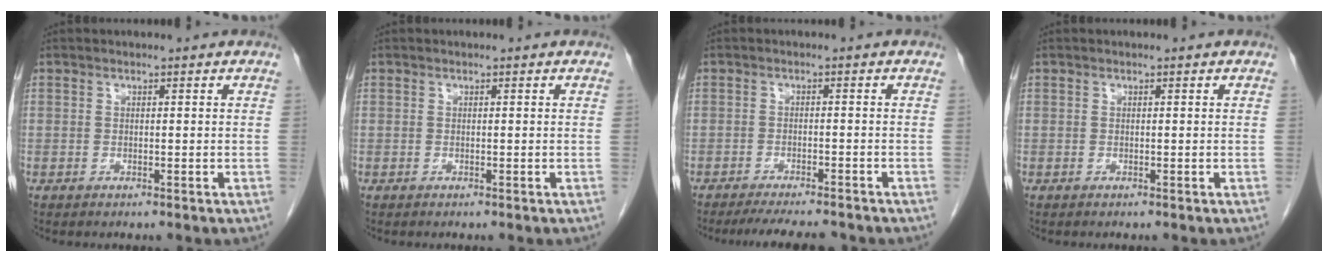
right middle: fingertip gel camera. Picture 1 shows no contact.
{"total": 0.0}
{"total": 8.6, "force": [-7.7, 1.1, 3.6], "torque": [-0.051, -0.012, -0.109]}
{"total": 0.0}